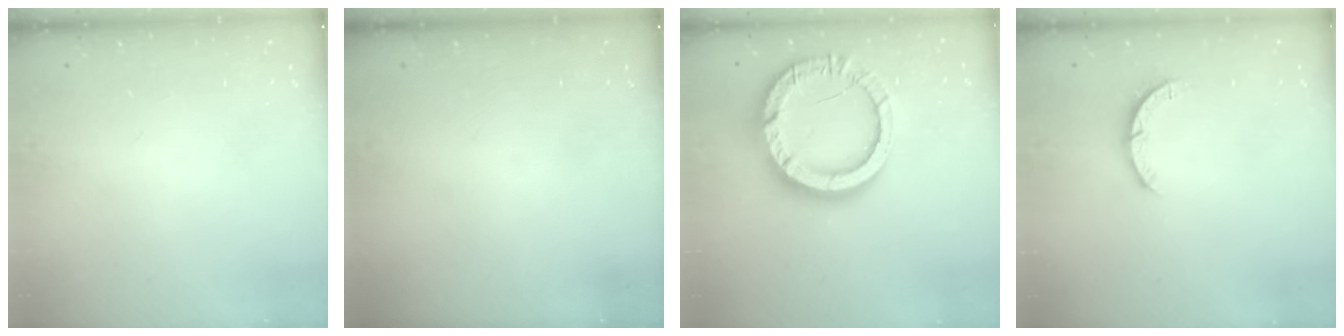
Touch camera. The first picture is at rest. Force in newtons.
{"total": 0.0}
{"total": 17.9, "press": 17.9, "slide": 1.7}
{"total": 3.2, "press": 3.2, "slide": 0.4}